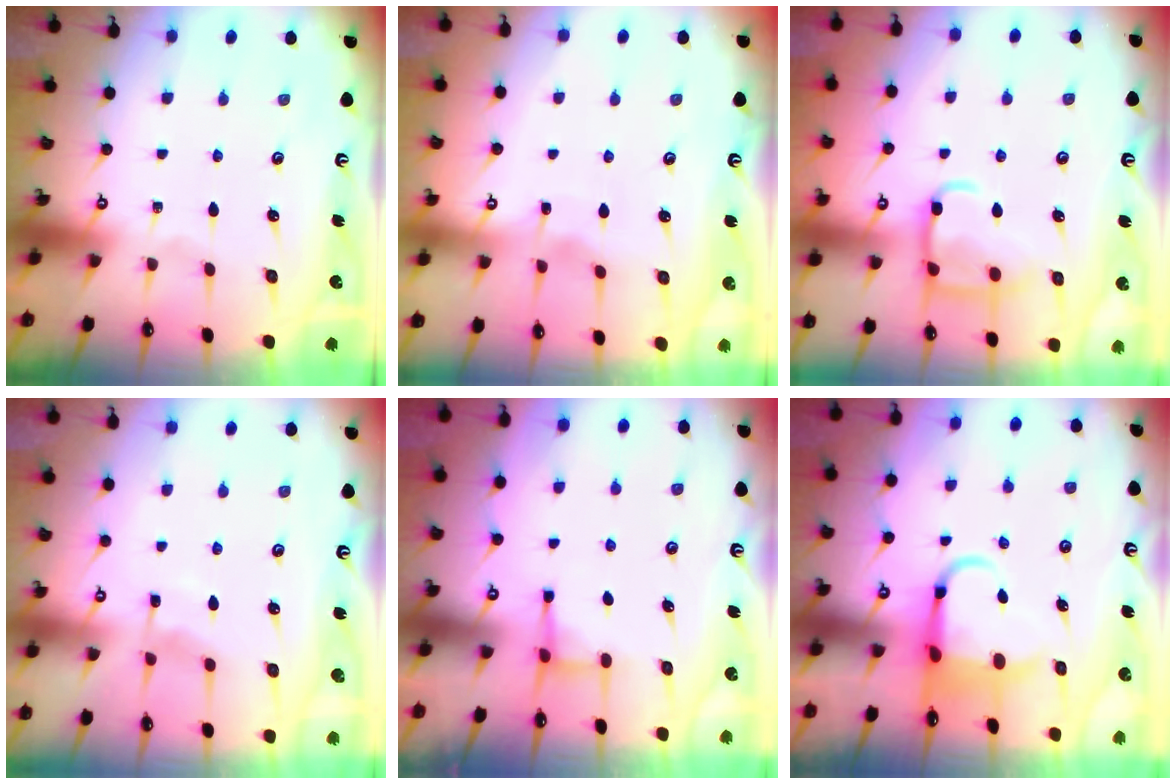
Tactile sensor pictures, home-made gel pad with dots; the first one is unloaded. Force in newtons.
{"total": 2.7, "press": 2.6, "slide": 0.3}
{"total": 12.6, "press": 12.5, "slide": 1.3}
{"total": 4.5, "press": 4.5, "slide": 0.5}
{"total": 3.2, "press": 3.2, "slide": 0.5}
{"total": 5.7, "press": 5.6, "slide": 1.2}